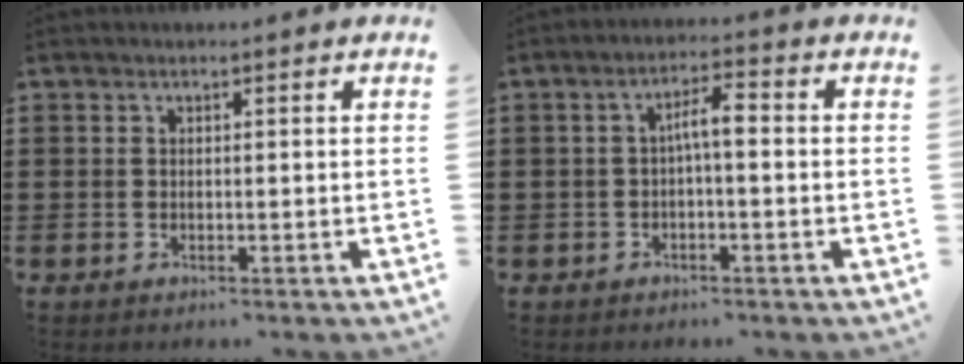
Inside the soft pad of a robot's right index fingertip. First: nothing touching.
{"total": 3.8, "force": [-0.4, 0.9, 3.6], "torque": [-0.068, 0.011, -0.011]}